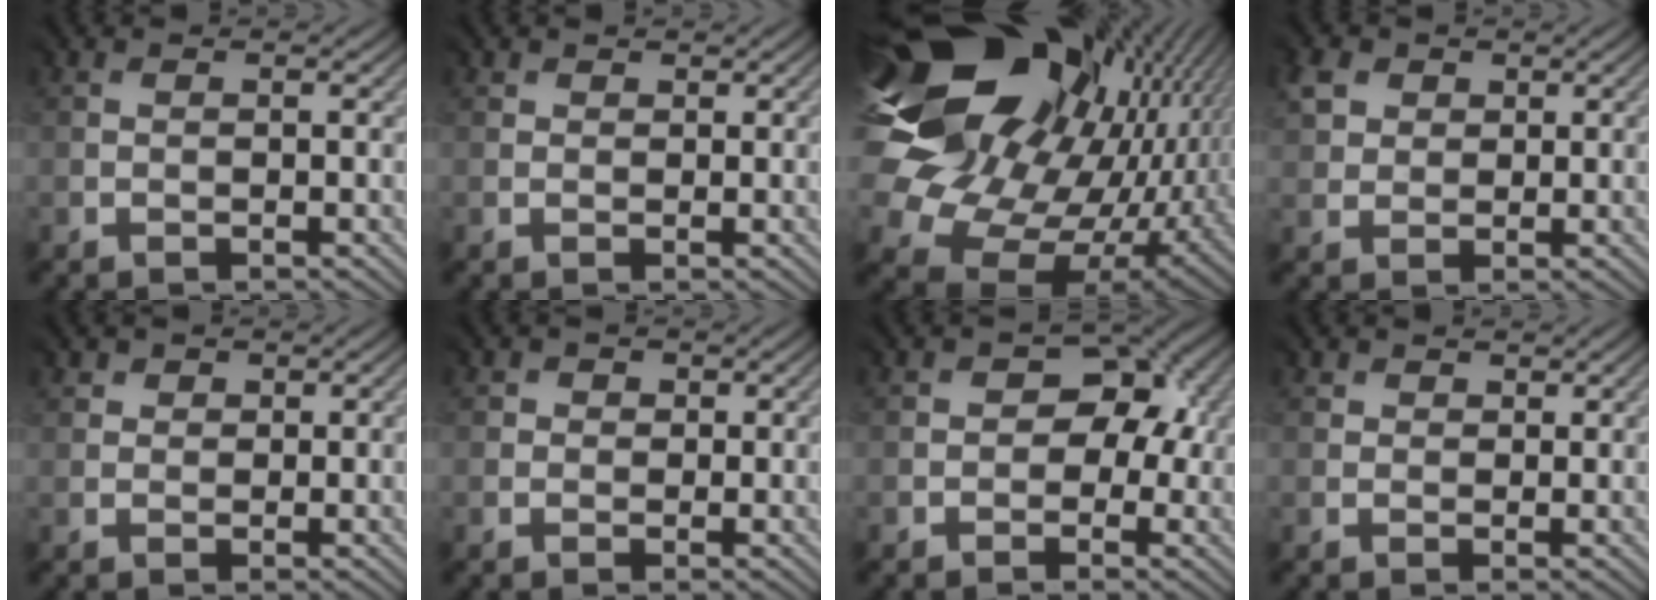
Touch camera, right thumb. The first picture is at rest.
{"total": 1.0, "force": [0.9, 0.3, -0.4], "torque": [0.004, 0.002, 0.011]}
{"total": 20.2, "force": [5.9, 14.7, 12.5], "torque": [-0.296, -0.003, 0.139]}
{"total": 3.7, "force": [2.1, 2.9, 0.8], "torque": [-0.045, 0.008, 0.037]}
{"total": 1.7, "force": [1.3, 0.9, -0.7], "torque": [0.004, 0.002, 0.020]}
{"total": 1.1, "force": [0.5, 0.7, -0.7], "torque": [0.010, 0.000, 0.003]}
{"total": 5.9, "force": [0.4, 4.3, 4.0], "torque": [-0.027, 0.007, 0.003]}
{"total": 1.6, "force": [1.4, 0.7, -0.3], "torque": [-0.001, 0.002, 0.021]}